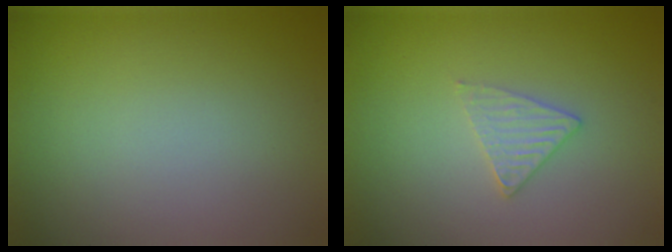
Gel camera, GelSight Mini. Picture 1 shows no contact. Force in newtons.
{"total": 1.8, "press": 1.8, "slide": 0.3}